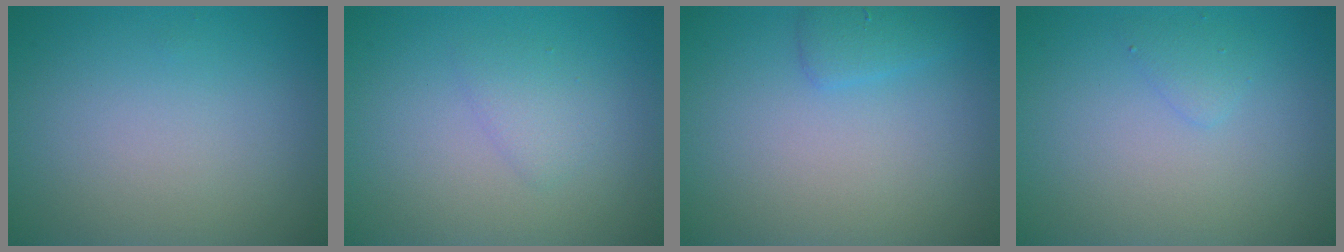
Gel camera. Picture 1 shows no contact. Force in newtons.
{"total": 1.4, "press": 1.4, "slide": 0.0}
{"total": 1.4, "press": 1.4, "slide": 0.2}
{"total": 1.0, "press": 1.0, "slide": 0.1}